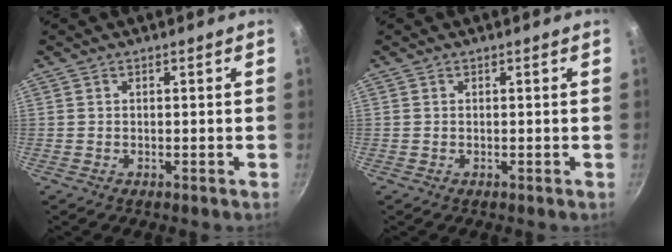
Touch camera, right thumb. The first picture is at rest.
{"total": 0.0}